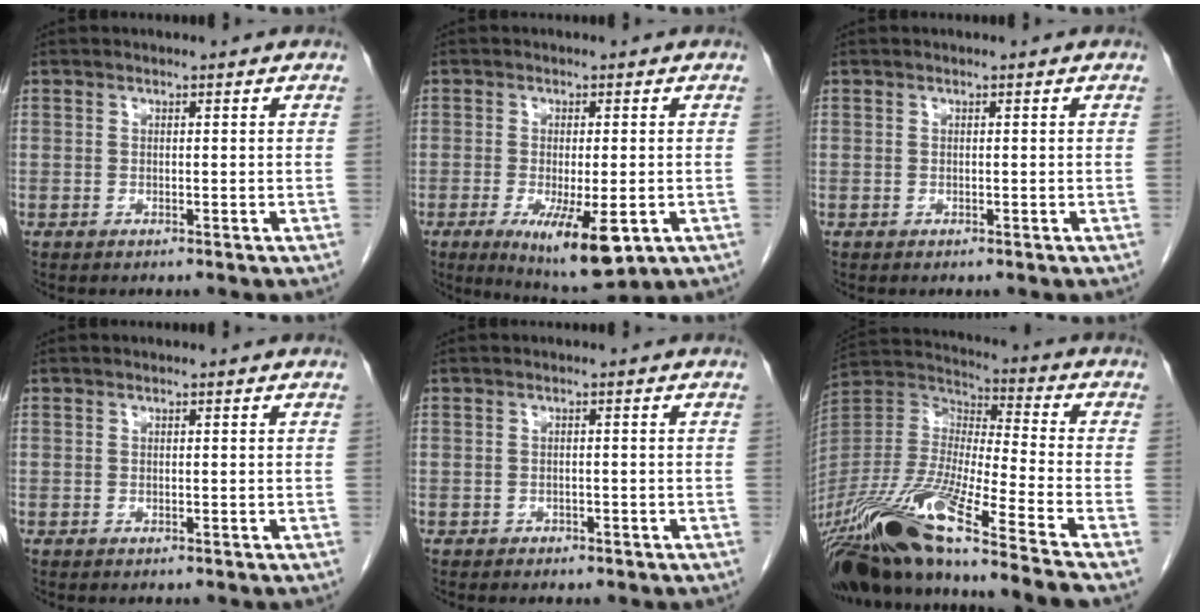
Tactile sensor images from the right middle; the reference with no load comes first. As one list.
[{"total": 9.3, "force": [-3.5, 2.4, 8.3], "torque": [-0.129, -0.023, -0.044]}, {"total": 0.0}, {"total": 0.7, "force": [0.4, -0.1, -0.6], "torque": [0.007, 0.000, 0.007]}, {"total": 0.8, "force": [-0.3, 0.7, -0.3], "torque": [-0.002, 0.003, 0.000]}, {"total": 22.9, "force": [-17.3, -0.9, 15.0], "torque": [-0.331, -0.040, -0.323]}]